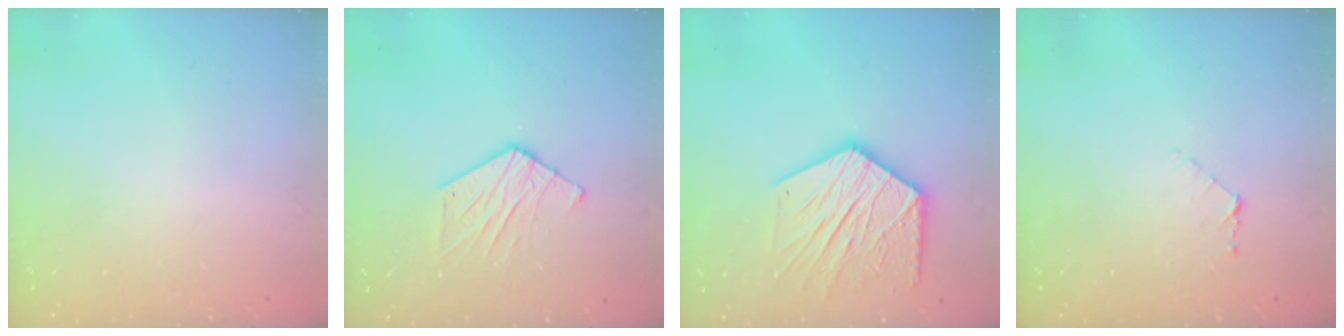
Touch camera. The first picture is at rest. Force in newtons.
{"total": 8.7, "press": 8.7, "slide": 0.4}
{"total": 17.7, "press": 17.6, "slide": 1.4}
{"total": 4.3, "press": 4.3, "slide": 0.4}